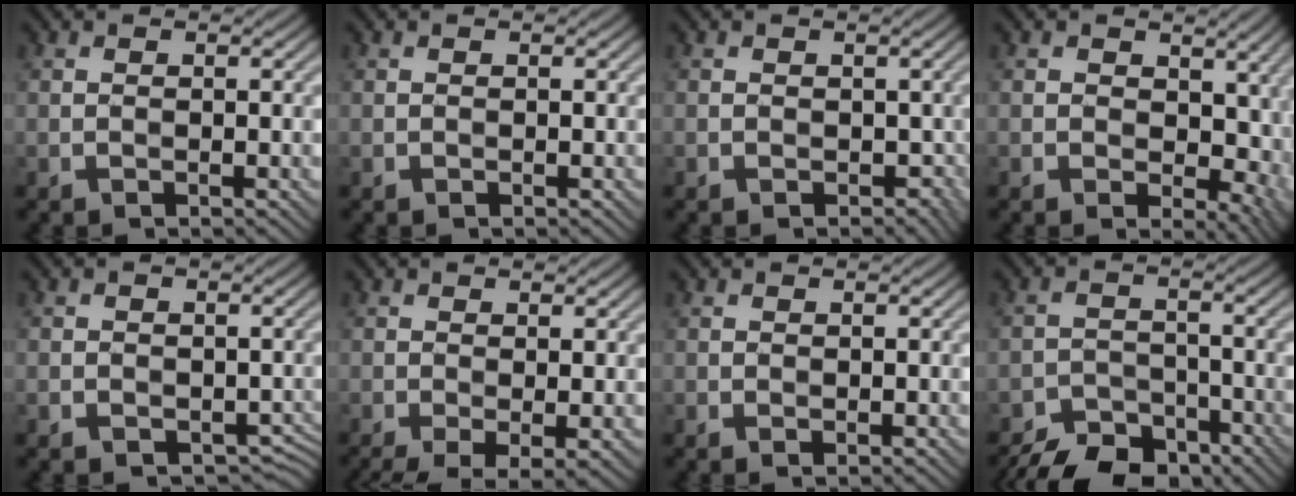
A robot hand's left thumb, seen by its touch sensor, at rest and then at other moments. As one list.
[{"total": 0.0}, {"total": 1.5, "force": [-0.4, 1.4, 0.4], "torque": [-0.011, -0.006, -0.005]}, {"total": 8.9, "force": [-0.3, 6.1, 6.4], "torque": [-0.076, -0.020, 0.009]}, {"total": 2.2, "force": [-0.8, 2.1, 0.3], "torque": [-0.004, -0.008, -0.008]}, {"total": 4.2, "force": [-1.9, 1.0, 3.6], "torque": [-0.075, -0.007, -0.029]}, {"total": 0.0}, {"total": 7.6, "force": [-6.7, 3.0, 1.9], "torque": [-0.028, -0.008, -0.116]}]